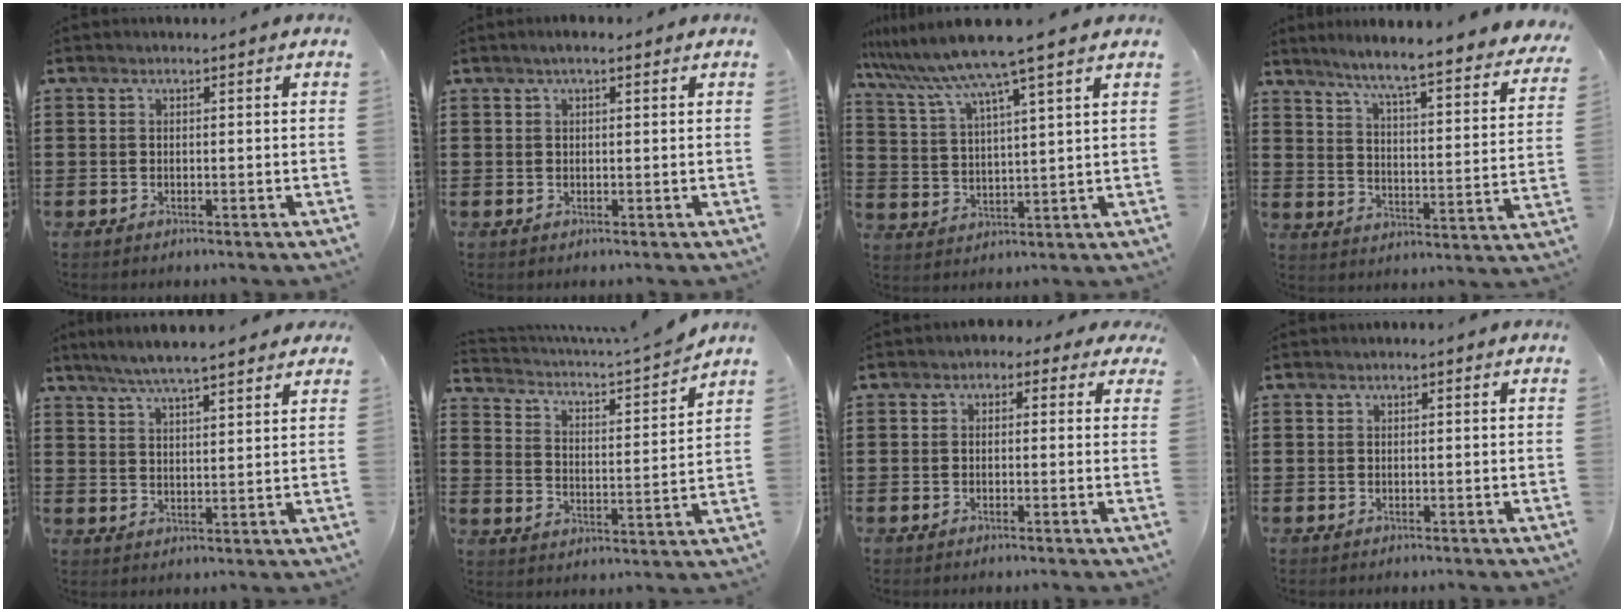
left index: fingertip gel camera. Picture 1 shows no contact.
{"total": 1.6, "force": [0.8, 0.4, 1.3], "torque": [-0.025, 0.003, 0.013]}
{"total": 8.6, "force": [7.0, -1.4, 4.8], "torque": [-0.118, -0.042, 0.115]}
{"total": 5.4, "force": [4.7, -0.9, 2.5], "torque": [-0.071, -0.047, 0.068]}
{"total": 5.4, "force": [4.8, 0.3, 2.5], "torque": [-0.063, -0.012, 0.084]}
{"total": 2.7, "force": [2.4, 0.0, 1.4], "torque": [-0.045, -0.030, 0.028]}
{"total": 1.4, "force": [-0.4, 1.1, 0.8], "torque": [-0.019, 0.007, -0.012]}
{"total": 0.0}